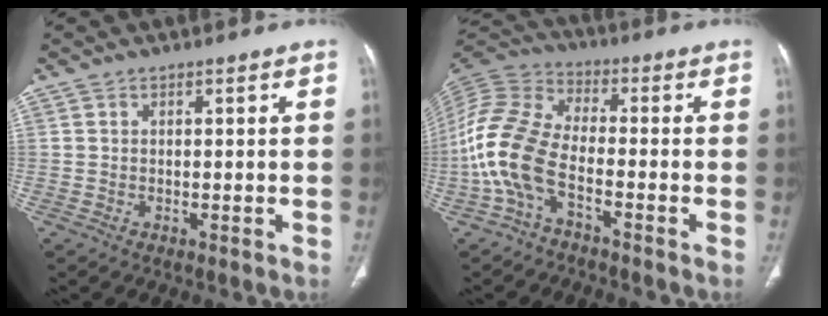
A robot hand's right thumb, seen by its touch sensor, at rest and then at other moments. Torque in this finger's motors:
{"motor_torque": [0.36, 0.89, 1.82, -0.36, 0.62]}